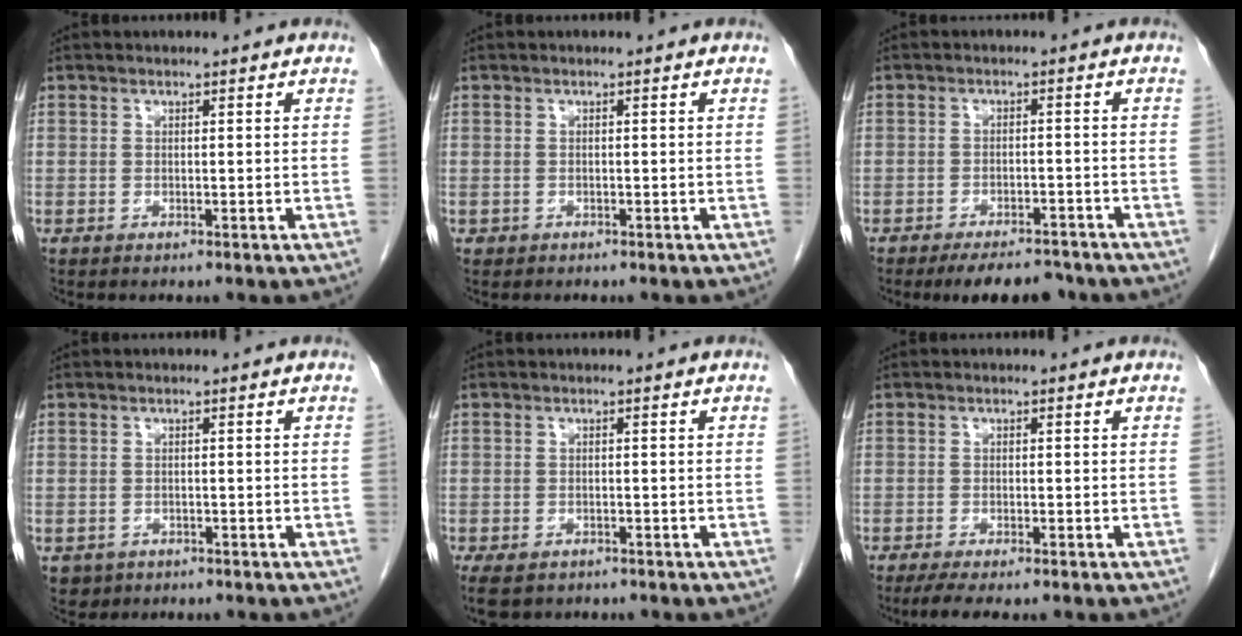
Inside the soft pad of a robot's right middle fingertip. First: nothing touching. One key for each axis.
{"total": 0.6, "fx": -0.3, "fy": 0.4, "fz": 0.0, "tx": -0.010, "ty": 0.003, "tz": -0.005}
{"total": 6.9, "fx": -5.8, "fy": 2.5, "fz": 2.8, "tx": -0.031, "ty": -0.003, "tz": -0.086}
{"total": 2.2, "fx": -1.2, "fy": 1.9, "fz": 0.3, "tx": -0.006, "ty": 0.004, "tz": -0.016}
{"total": 5.5, "fx": -4.0, "fy": 3.0, "fz": 2.3, "tx": -0.042, "ty": -0.007, "tz": -0.060}
{"total": 3.8, "fx": -2.9, "fy": 0.4, "fz": 2.4, "tx": -0.040, "ty": -0.009, "tz": -0.045}